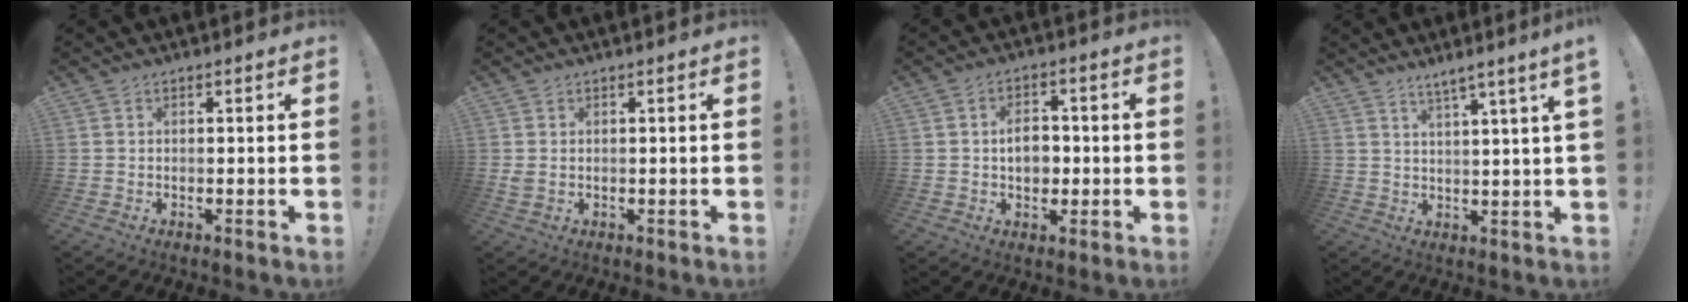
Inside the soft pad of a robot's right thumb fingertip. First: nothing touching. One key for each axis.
{"total": 1.4, "fx": 0.4, "fy": 0.9, "fz": 1.0, "tx": -0.012, "ty": 0.001, "tz": 0.007}
{"total": 7.2, "fx": 0.0, "fy": 5.5, "fz": 4.6, "tx": -0.061, "ty": 0.009, "tz": -0.001}
{"total": 5.1, "fx": 3.2, "fy": -1.0, "fz": 3.9, "tx": -0.061, "ty": -0.020, "tz": 0.049}